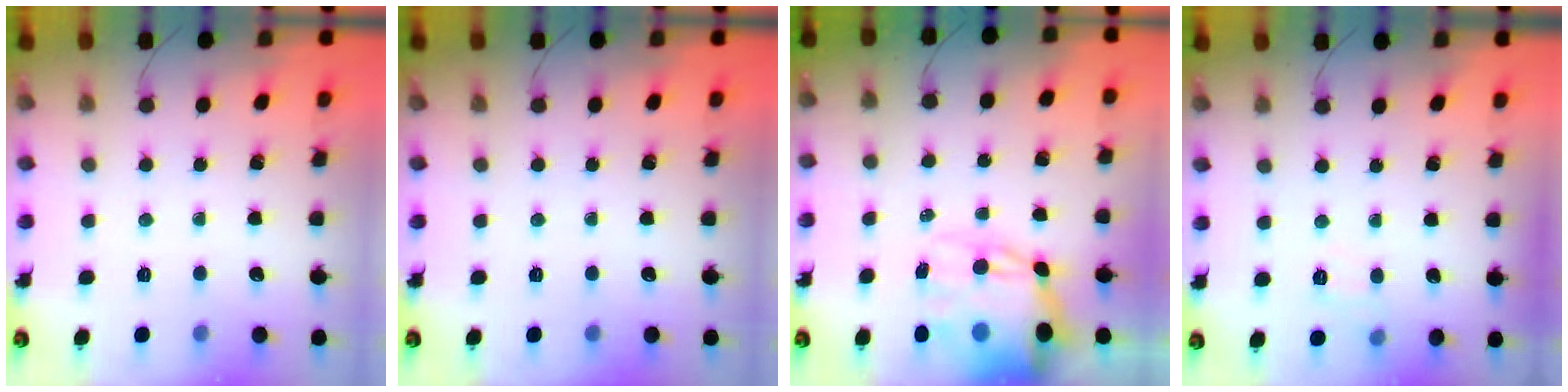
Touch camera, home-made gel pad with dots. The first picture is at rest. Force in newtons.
{"total": 0.0}
{"total": 15.3, "press": 14.9, "slide": 3.4}
{"total": 6.1, "press": 5.9, "slide": 1.4}